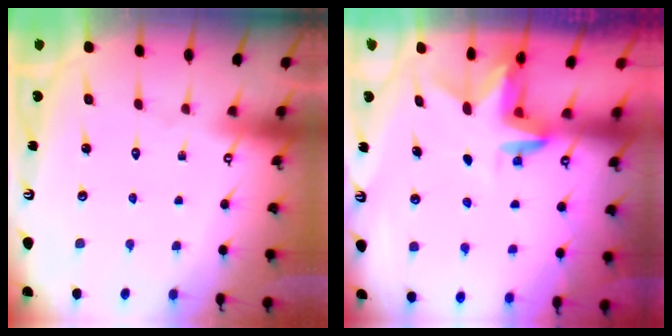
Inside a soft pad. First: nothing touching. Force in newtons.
{"total": 2.8, "press": 2.8, "slide": 0.1}